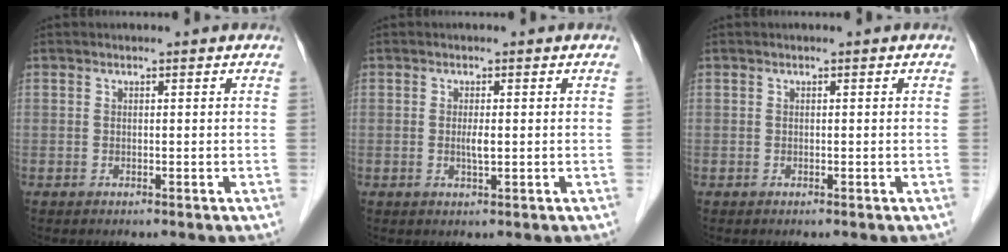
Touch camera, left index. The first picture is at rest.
{"total": 1.5, "force": [-0.3, 0.2, 1.5], "torque": [-0.031, -0.005, -0.005]}
{"total": 0.0}